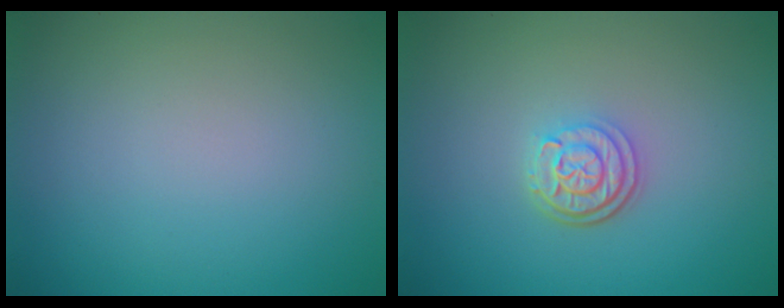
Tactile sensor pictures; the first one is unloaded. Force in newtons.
{"total": 3.1, "press": 2.4, "slide": 1.8}